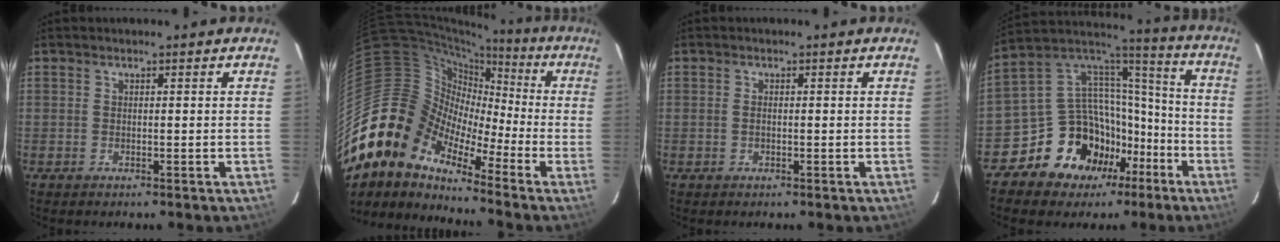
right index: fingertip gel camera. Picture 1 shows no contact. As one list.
[{"total": 13.6, "force": [-9.1, 8.5, 5.4], "torque": [-0.095, 0.019, -0.201]}, {"total": 0.8, "force": [-0.1, 0.4, 0.7], "torque": [-0.015, 0.001, -0.003]}, {"total": 18.5, "force": [-10.9, 13.3, 6.6], "torque": [-0.146, 0.067, -0.166]}]